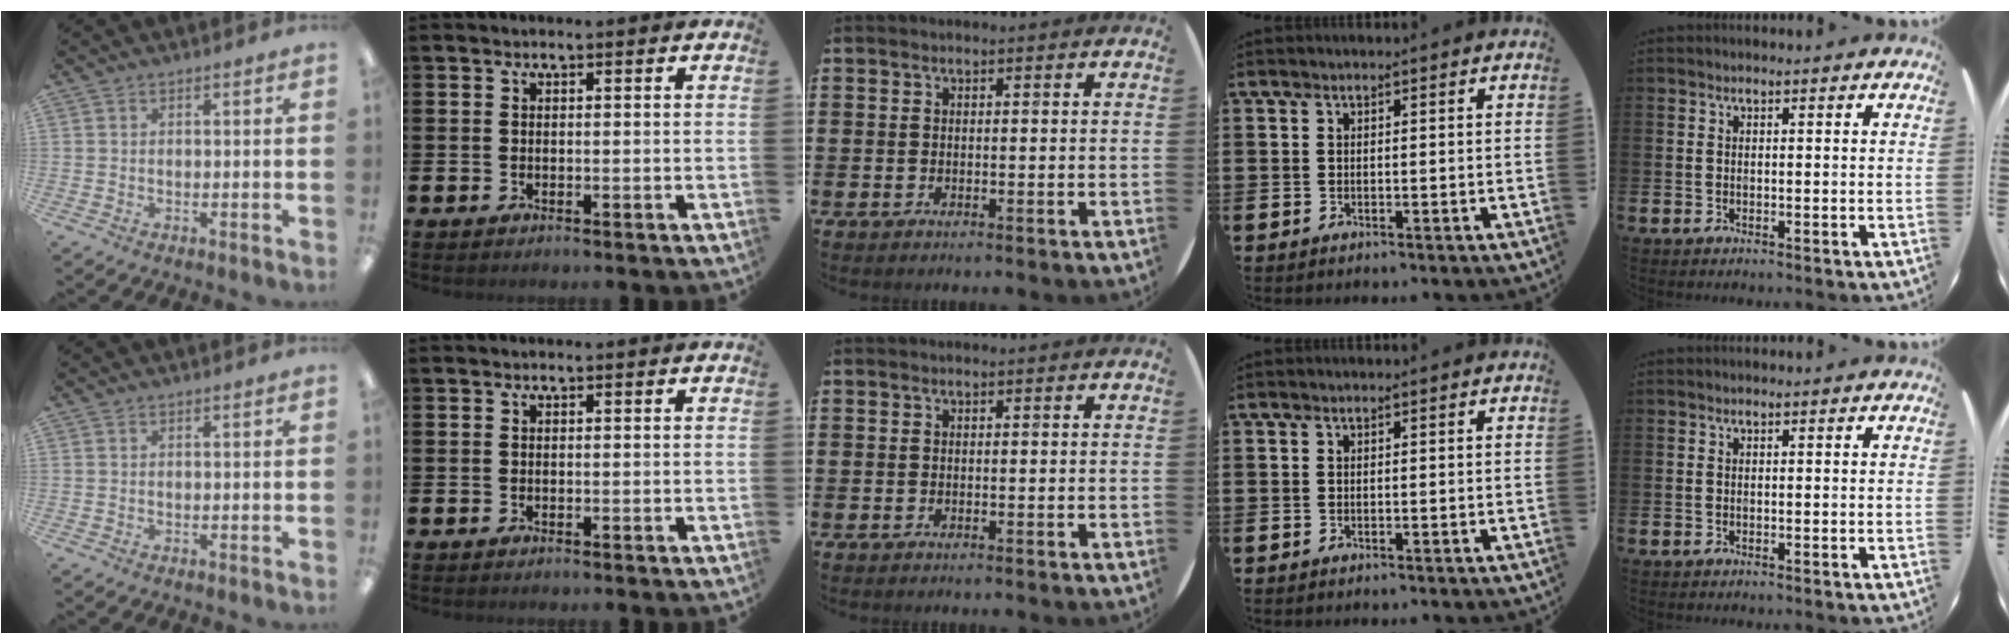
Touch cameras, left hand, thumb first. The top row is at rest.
{}